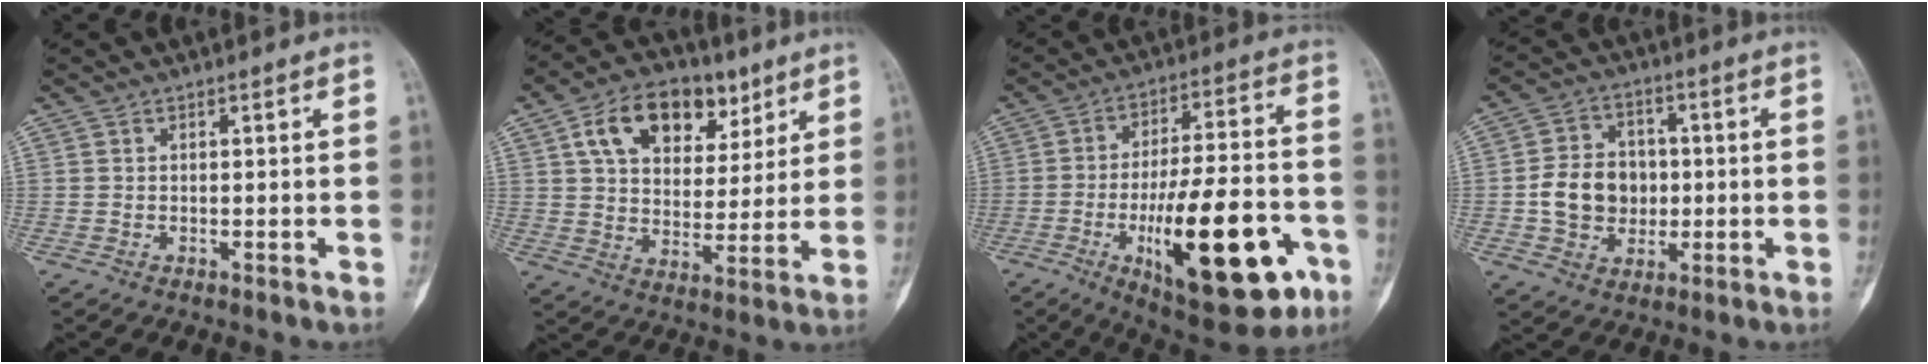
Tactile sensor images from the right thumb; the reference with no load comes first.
{"total": 16.5, "force": [7.7, 10.6, 10.0], "torque": [-0.127, -0.011, 0.128]}
{"total": 25.1, "force": [-8.9, 9.0, 21.7], "torque": [-0.317, 0.024, -0.120]}
{"total": 10.8, "force": [-0.7, 9.0, 5.9], "torque": [-0.074, 0.015, -0.012]}